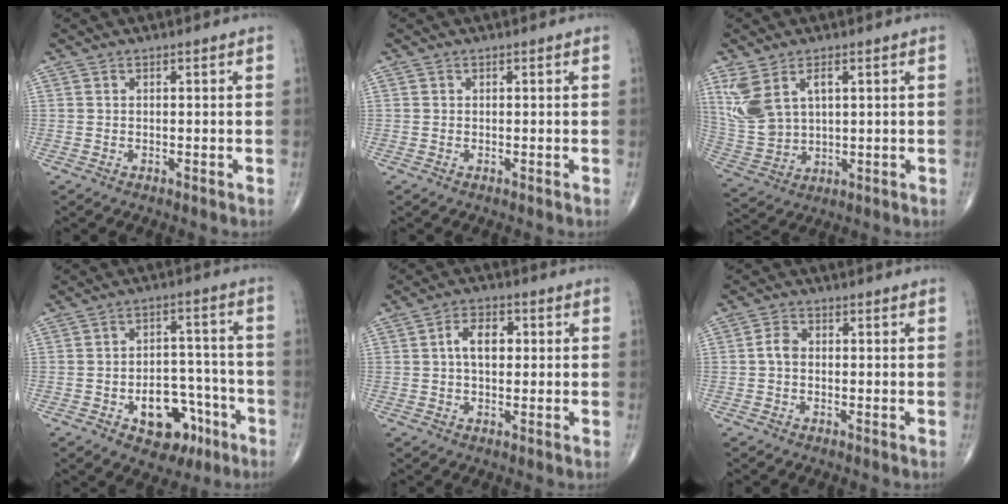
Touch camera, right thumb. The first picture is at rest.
{"total": 0.0}
{"total": 10.4, "force": [4.0, 6.1, 7.5], "torque": [-0.163, -0.008, 0.096]}
{"total": 12.2, "force": [-5.6, 7.8, 7.5], "torque": [-0.065, 0.051, -0.073]}
{"total": 5.9, "force": [0.8, 3.6, 4.7], "torque": [-0.073, 0.013, 0.008]}
{"total": 2.6, "force": [-0.2, 1.9, 1.8], "torque": [-0.030, 0.008, -0.011]}